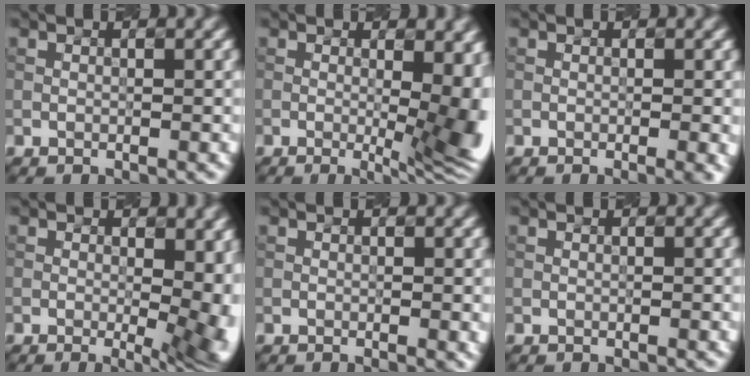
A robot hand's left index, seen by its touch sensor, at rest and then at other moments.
{"total": 11.5, "force": [-0.6, 4.4, 10.6], "torque": [-0.090, 0.019, 0.004]}
{"total": 2.3, "force": [-0.6, 0.8, 2.1], "torque": [-0.012, 0.014, -0.004]}
{"total": 11.7, "force": [-0.5, 5.4, 10.4], "torque": [-0.080, 0.031, 0.005]}
{"total": 1.1, "force": [-0.2, 0.3, 1.0], "torque": [-0.009, 0.008, 0.000]}
{"total": 0.0}